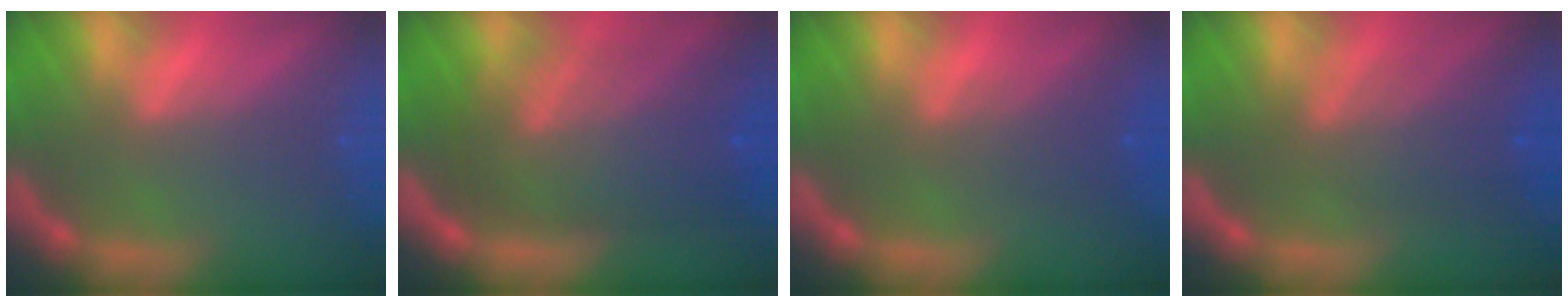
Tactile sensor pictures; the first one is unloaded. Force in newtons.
{"total": 9.5}
{"total": 2.5}
{"total": 5.0}